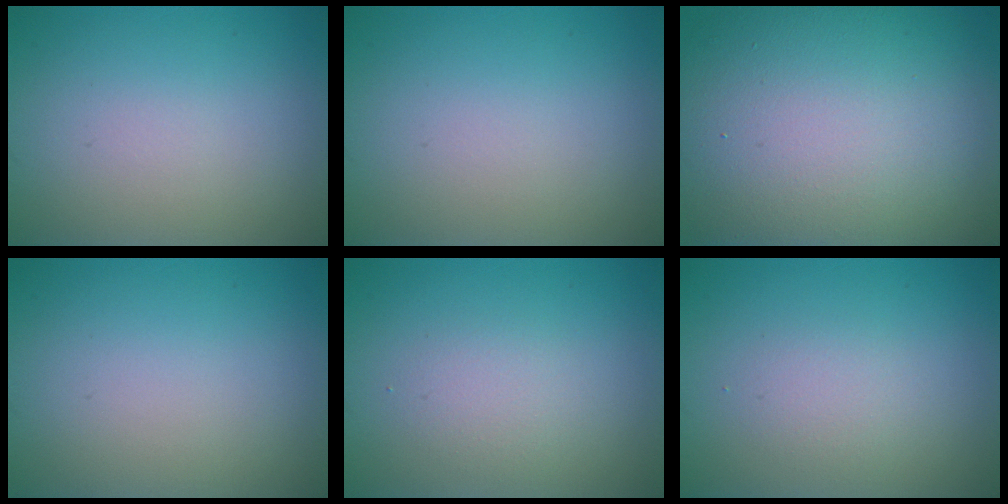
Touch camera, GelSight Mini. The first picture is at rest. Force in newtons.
{"total": 0.0}
{"total": 17.4, "press": 17.3, "slide": 1.0}
{"total": 0.0}
{"total": 1.7, "press": 1.7, "slide": 0.1}
{"total": 1.5, "press": 1.5, "slide": 0.1}